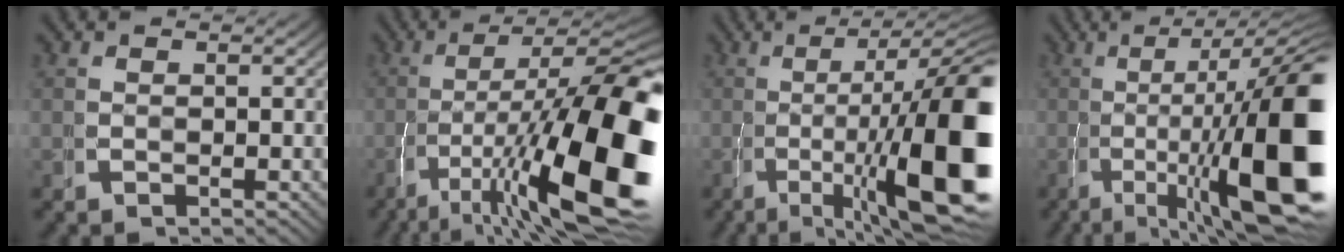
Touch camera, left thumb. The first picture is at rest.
{"total": 15.6, "force": [-3.3, 6.7, 13.7], "torque": [-0.233, -0.051, -0.021]}
{"total": 16.5, "force": [-1.8, 6.8, 14.9], "torque": [-0.218, -0.034, -0.008]}
{"total": 17.8, "force": [-1.0, 8.3, 15.8], "torque": [-0.225, -0.026, -0.003]}